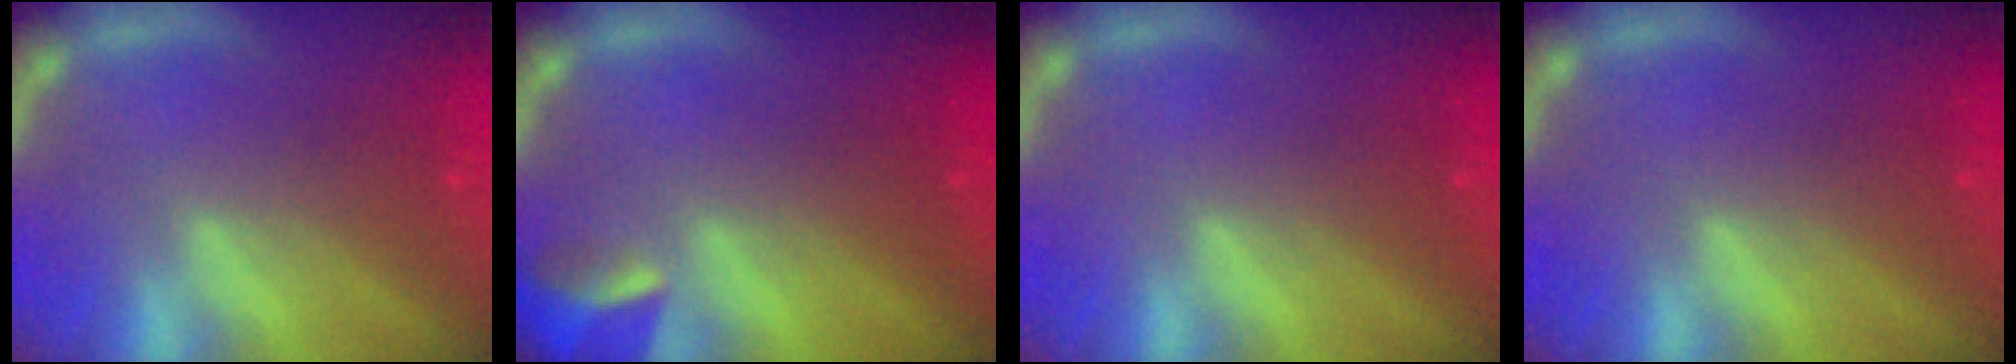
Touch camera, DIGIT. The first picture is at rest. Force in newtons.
{"total": 3.4}
{"total": 0.0}
{"total": 0.0}